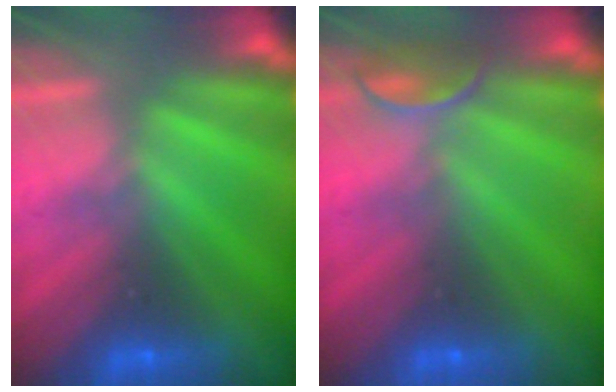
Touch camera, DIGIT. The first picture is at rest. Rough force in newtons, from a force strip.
{"total": 2.4}